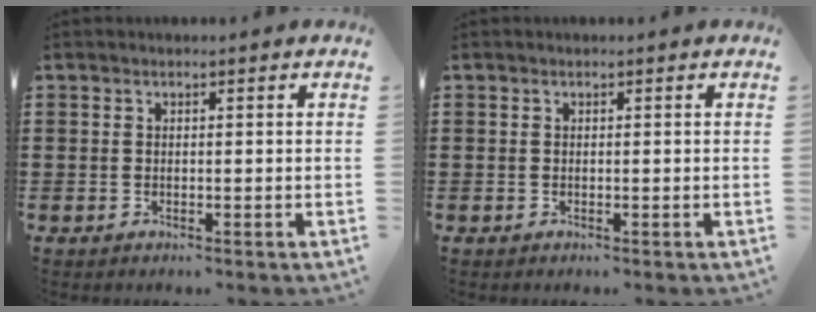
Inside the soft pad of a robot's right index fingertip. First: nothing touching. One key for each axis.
{"total": 0.0}